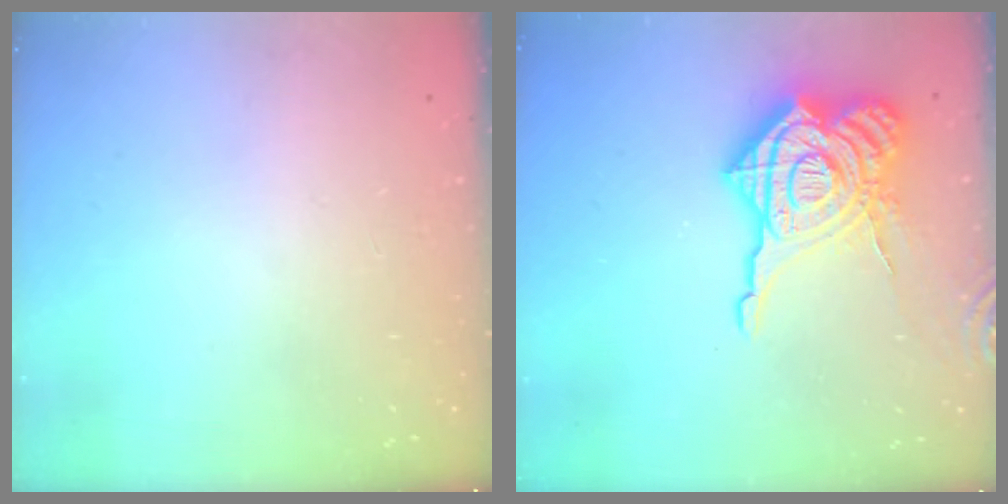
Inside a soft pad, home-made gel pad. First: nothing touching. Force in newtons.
{"total": 23.6, "press": 23.5, "slide": 2.7}